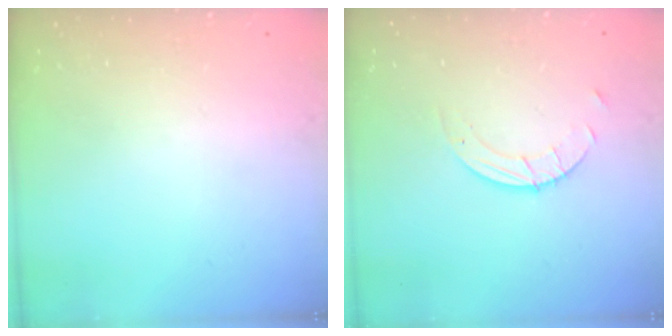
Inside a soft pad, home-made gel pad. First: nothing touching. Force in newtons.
{"total": 3.1, "press": 3.1, "slide": 0.2}